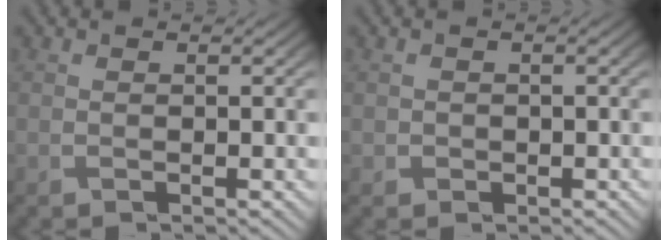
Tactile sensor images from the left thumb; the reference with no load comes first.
{"total": 1.4, "force": [-0.4, 1.3, 0.2], "torque": [-0.010, -0.004, -0.015]}